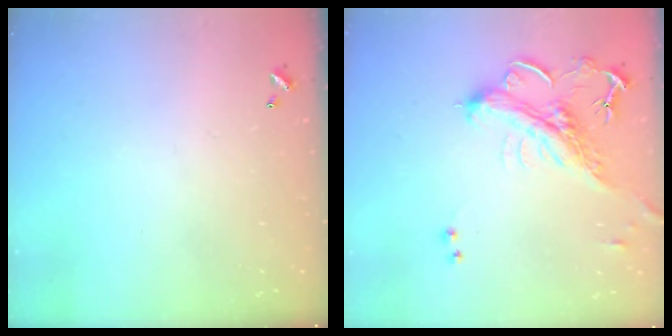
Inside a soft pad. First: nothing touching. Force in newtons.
{"total": 2.3, "press": 1.9, "slide": 1.3}